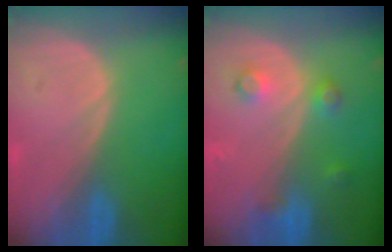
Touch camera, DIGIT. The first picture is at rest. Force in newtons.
{"total": 3.8, "press": 3.5, "slide": 1.4}